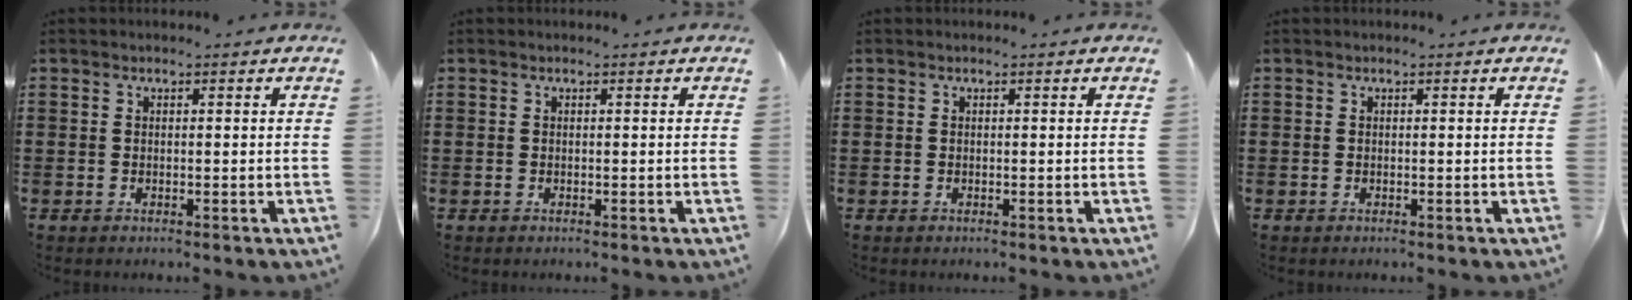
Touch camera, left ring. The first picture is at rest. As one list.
[{"total": 0.0}, {"total": 0.0}, {"total": 0.0}]